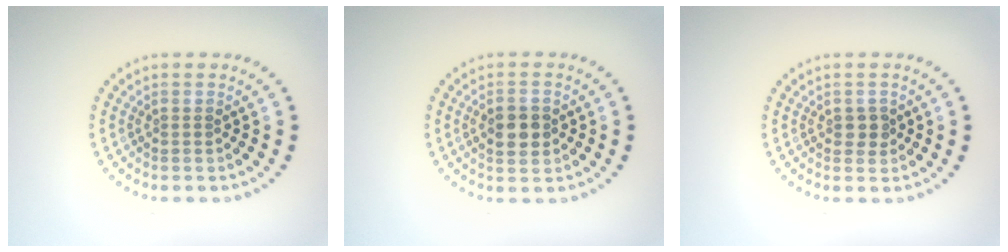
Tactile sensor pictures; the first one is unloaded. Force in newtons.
{"total": 3.0, "press": 3.0, "slide": 0.1}
{"total": 1.4, "press": 1.4, "slide": 0.1}